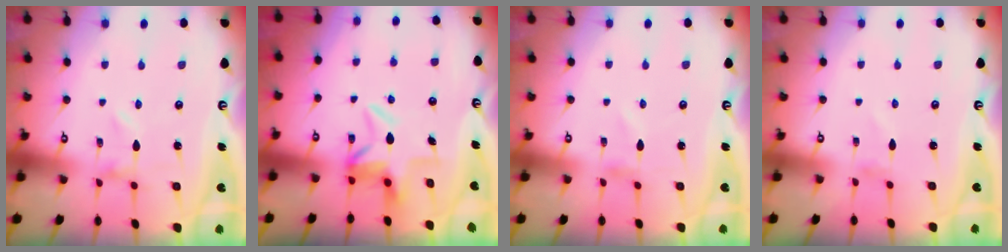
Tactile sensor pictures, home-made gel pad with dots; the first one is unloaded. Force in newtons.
{"total": 5.3, "press": 4.9, "slide": 2.1}
{"total": 1.0, "press": 1.0, "slide": 0.1}
{"total": 1.0, "press": 1.0, "slide": 0.1}